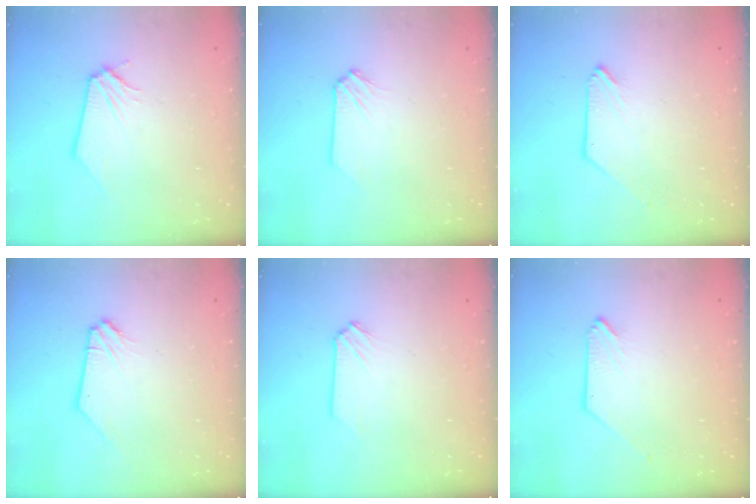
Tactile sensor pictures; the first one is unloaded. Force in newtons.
{"total": 0.0}
{"total": 0.0}
{"total": 0.8, "press": 0.7, "slide": 0.1}
{"total": 0.0}
{"total": 0.0}